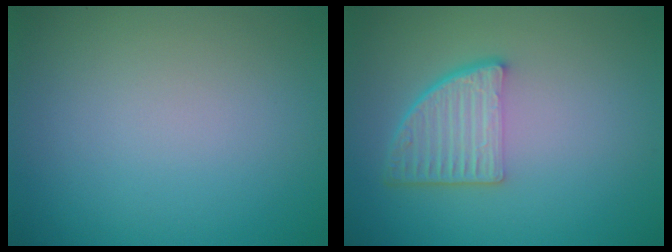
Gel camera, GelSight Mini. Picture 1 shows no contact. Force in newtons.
{"total": 4.7, "press": 3.4, "slide": 3.3}